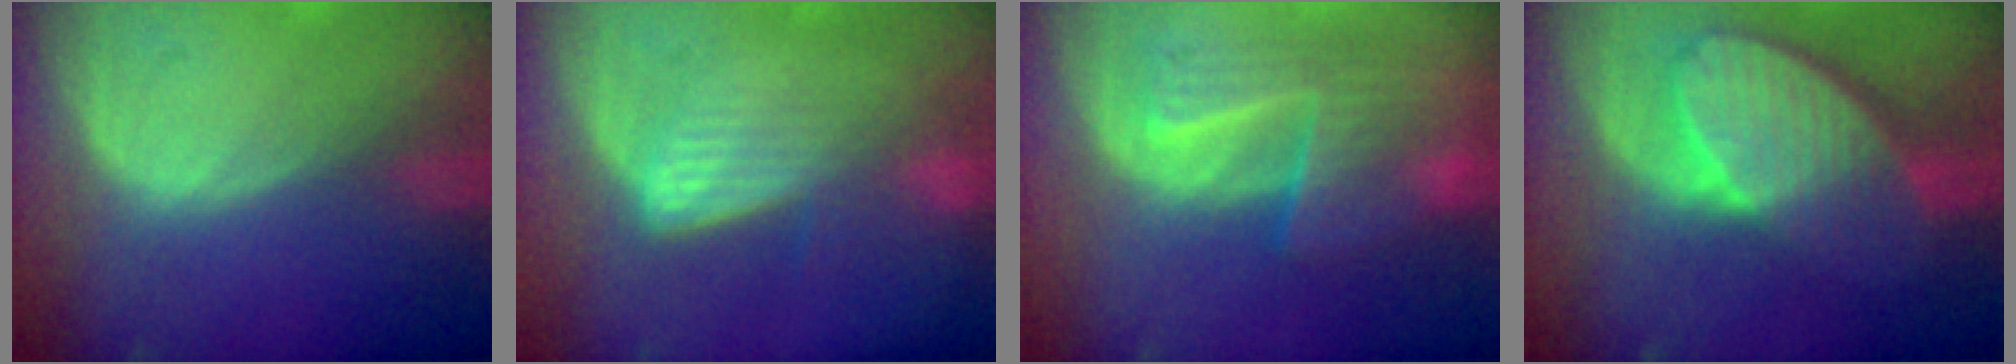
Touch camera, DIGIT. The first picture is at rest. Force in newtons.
{"total": 7.1, "press": 6.0, "slide": 3.9}
{"total": 8.1, "press": 7.9, "slide": 1.9}
{"total": 10.3, "press": 9.0, "slide": 5.0}